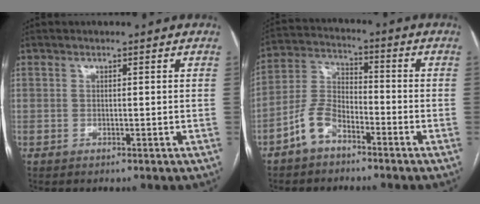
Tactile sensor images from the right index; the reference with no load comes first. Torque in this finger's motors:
{"motor_torque": [0.37, -0.68, 0.00, -0.04]}